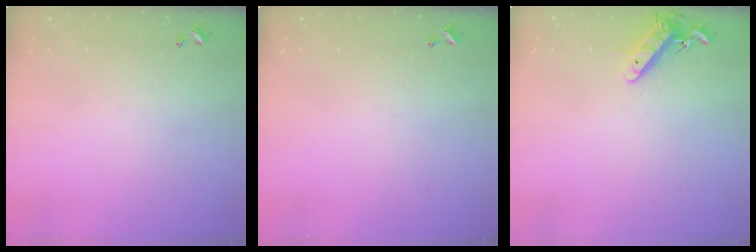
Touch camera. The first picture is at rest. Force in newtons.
{"total": 0.0}
{"total": 10.7, "press": 10.5, "slide": 1.9}